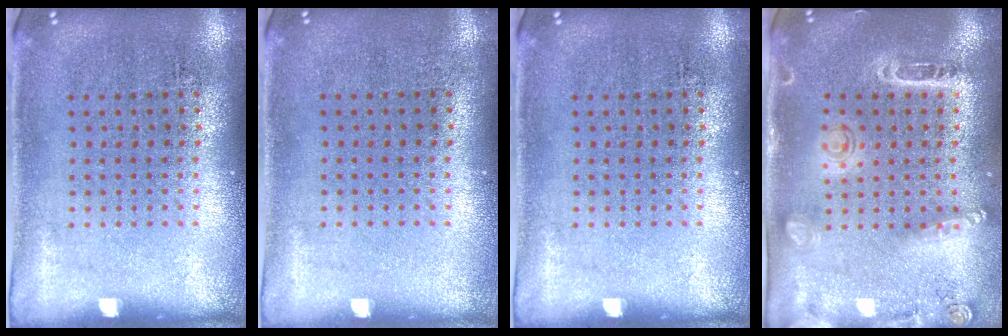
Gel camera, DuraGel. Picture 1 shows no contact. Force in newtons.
{"total": 0.0}
{"total": 0.0}
{"total": 1.5, "press": 1.4, "slide": 0.6}